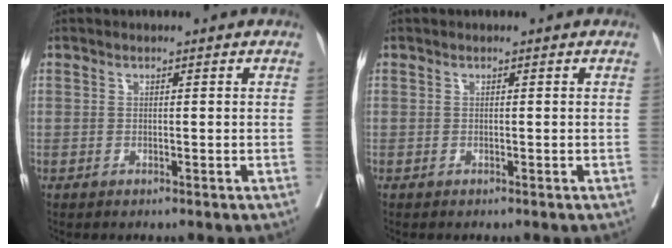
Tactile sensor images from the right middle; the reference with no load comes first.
{"total": 0.0}